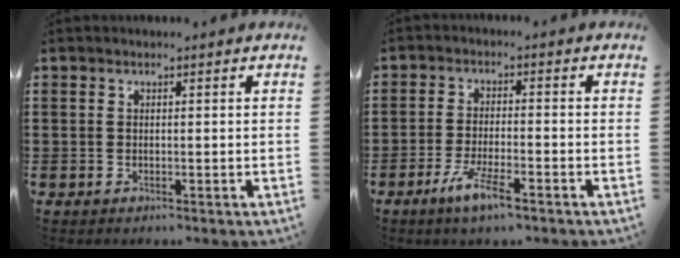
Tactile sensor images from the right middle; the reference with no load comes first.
{"total": 5.5, "force": [-3.4, 0.8, 4.3], "torque": [-0.088, -0.009, -0.062]}